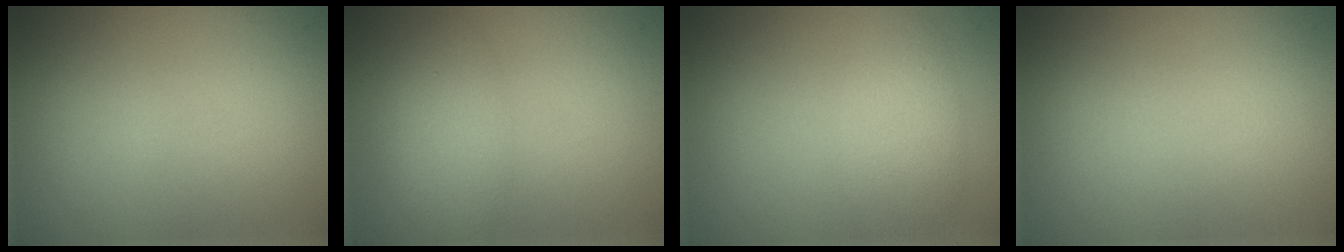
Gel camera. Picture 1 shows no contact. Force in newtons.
{"total": 2.8, "press": 2.8, "slide": 0.1}
{"total": 2.6, "press": 2.6, "slide": 0.1}
{"total": 0.0}